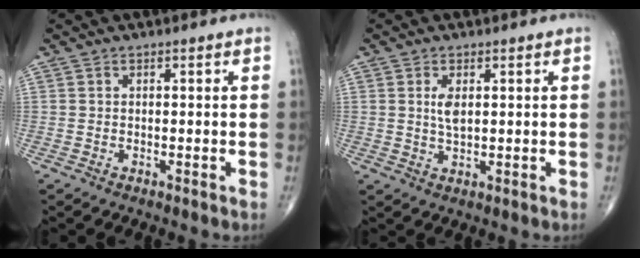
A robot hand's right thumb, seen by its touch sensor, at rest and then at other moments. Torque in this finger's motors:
{"motor_torque": [1.39, 1.20, 0.14, -0.26, 0.03]}